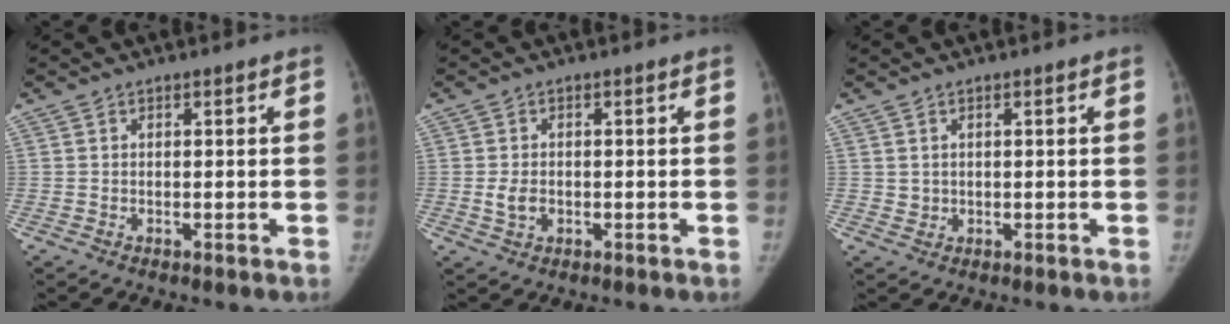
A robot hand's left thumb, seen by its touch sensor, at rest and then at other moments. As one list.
[{"total": 2.9, "force": [-0.4, 2.2, 1.9], "torque": [-0.032, 0.000, -0.004]}, {"total": 1.3, "force": [0.5, 1.1, 0.3], "torque": [0.002, -0.003, 0.010]}]